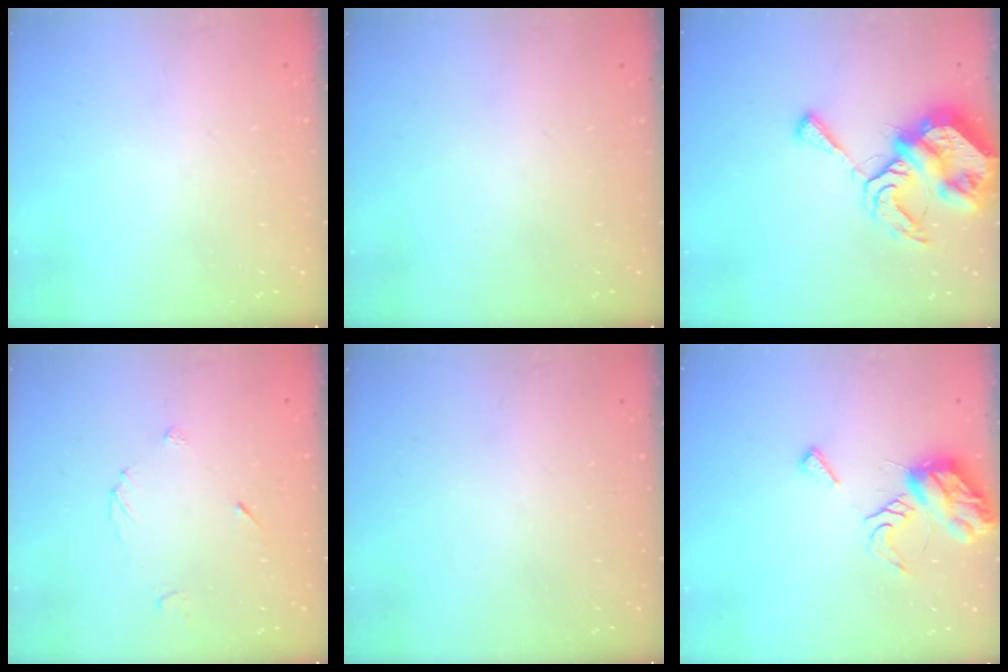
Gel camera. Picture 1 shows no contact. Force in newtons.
{"total": 0.0}
{"total": 13.6, "press": 13.5, "slide": 1.6}
{"total": 4.0, "press": 4.0, "slide": 0.5}
{"total": 0.0}
{"total": 8.9, "press": 8.9, "slide": 0.1}